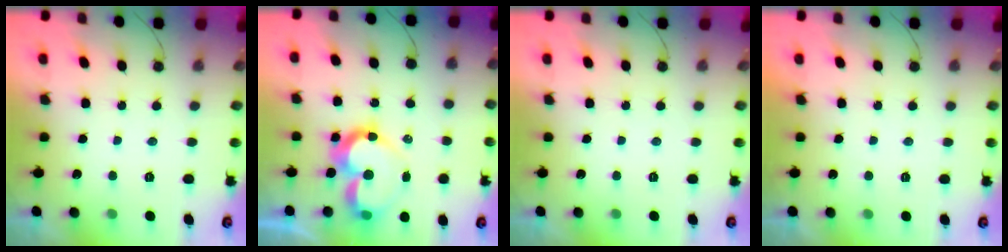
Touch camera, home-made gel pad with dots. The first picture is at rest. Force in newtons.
{"total": 12.4, "press": 12.3, "slide": 1.1}
{"total": 0.0}
{"total": 1.9, "press": 1.9, "slide": 0.1}